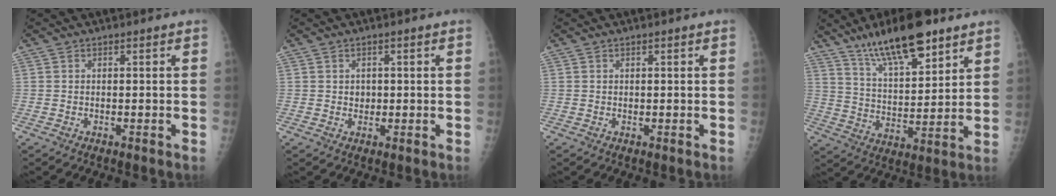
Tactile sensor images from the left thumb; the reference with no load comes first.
{"total": 1.5, "force": [0.2, 1.4, 0.7], "torque": [-0.001, 0.000, 0.005]}
{"total": 0.0}
{"total": 16.2, "force": [11.0, 5.2, 10.8], "torque": [-0.156, -0.052, 0.195]}